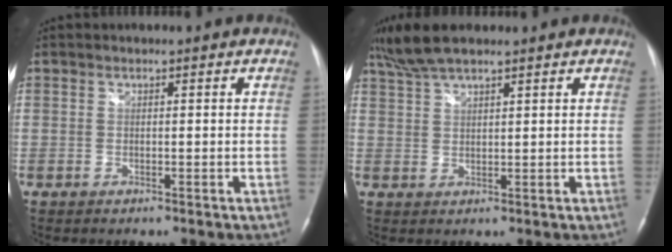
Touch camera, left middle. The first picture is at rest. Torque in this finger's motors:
{"motor_torque": [0.47, -0.38, 0.02, 0.07]}